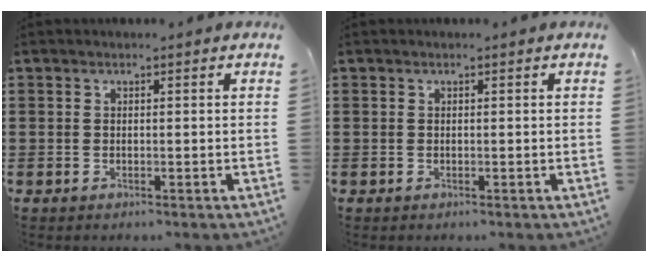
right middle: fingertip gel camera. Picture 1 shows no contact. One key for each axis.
{"total": 0.0}